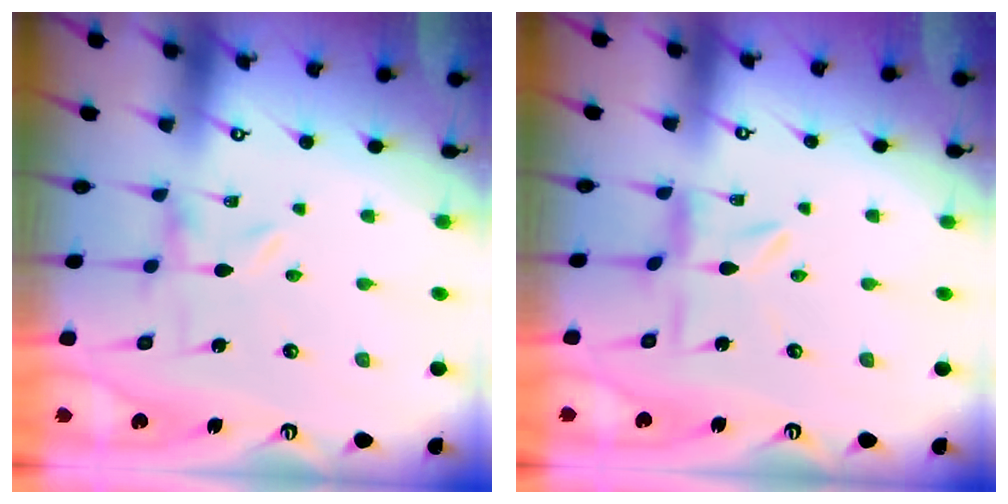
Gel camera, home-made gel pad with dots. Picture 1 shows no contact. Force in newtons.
{"total": 2.4, "press": 2.4, "slide": 0.3}